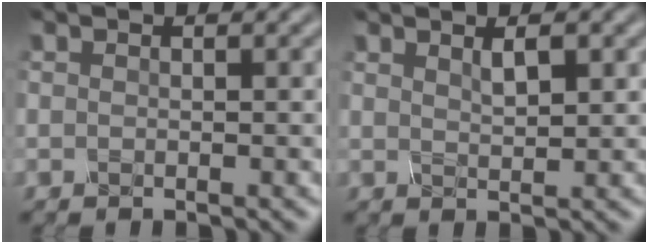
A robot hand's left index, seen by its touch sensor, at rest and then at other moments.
{"total": 1.3, "force": [0.7, 0.3, 1.1], "torque": [-0.020, -0.005, 0.015]}